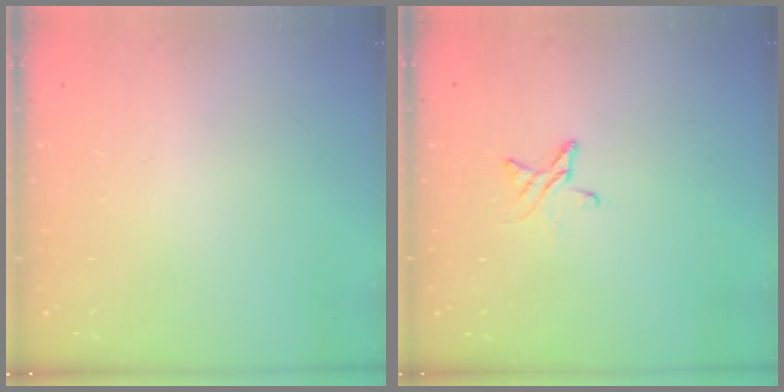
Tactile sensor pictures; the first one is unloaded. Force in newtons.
{"total": 5.7, "press": 5.7, "slide": 0.5}